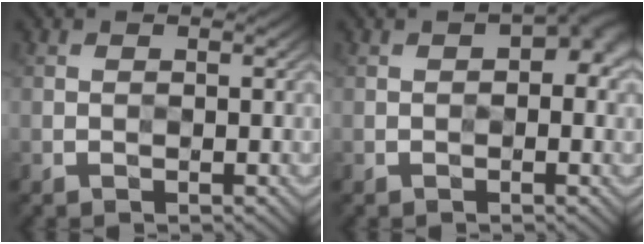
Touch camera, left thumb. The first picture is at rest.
{"total": 3.5, "force": [0.2, 2.0, 2.9], "torque": [-0.026, -0.001, 0.006]}